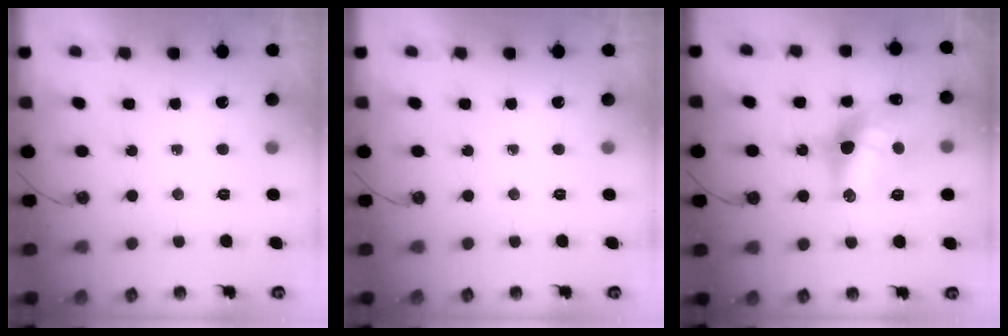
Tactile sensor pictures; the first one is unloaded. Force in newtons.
{"total": 0.0}
{"total": 16.3, "press": 16.2, "slide": 1.4}